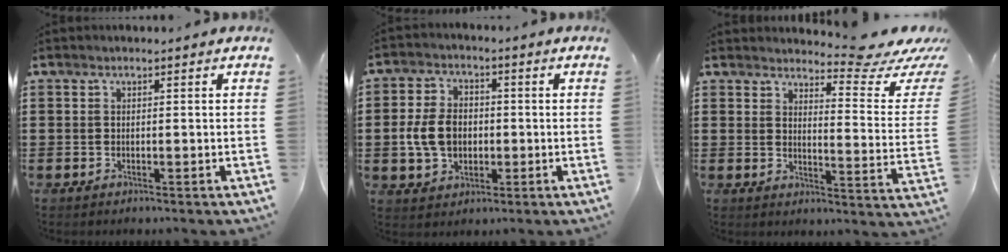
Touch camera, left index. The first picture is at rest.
{"total": 6.9, "force": [-0.7, 5.0, 4.6], "torque": [-0.111, 0.002, -0.021]}
{"total": 6.4, "force": [5.8, 0.3, 2.8], "torque": [-0.048, -0.046, 0.093]}